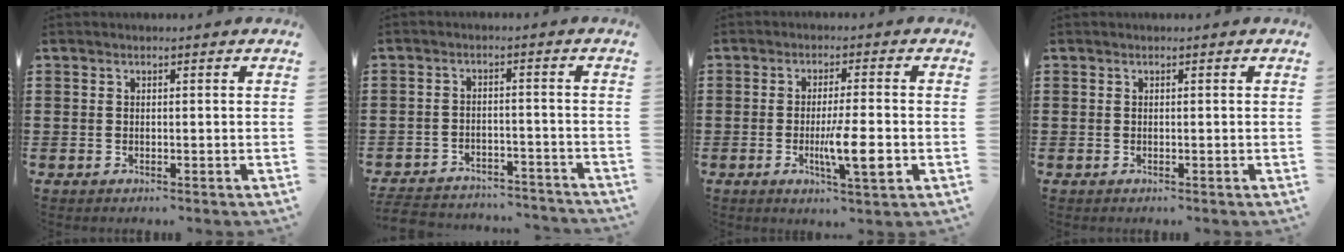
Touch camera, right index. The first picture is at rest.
{"total": 4.2, "force": [-4.1, 0.5, 0.5], "torque": [-0.019, 0.000, -0.087]}
{"total": 7.3, "force": [-1.8, 1.1, 7.0], "torque": [-0.128, -0.013, -0.032]}
{"total": 0.0}